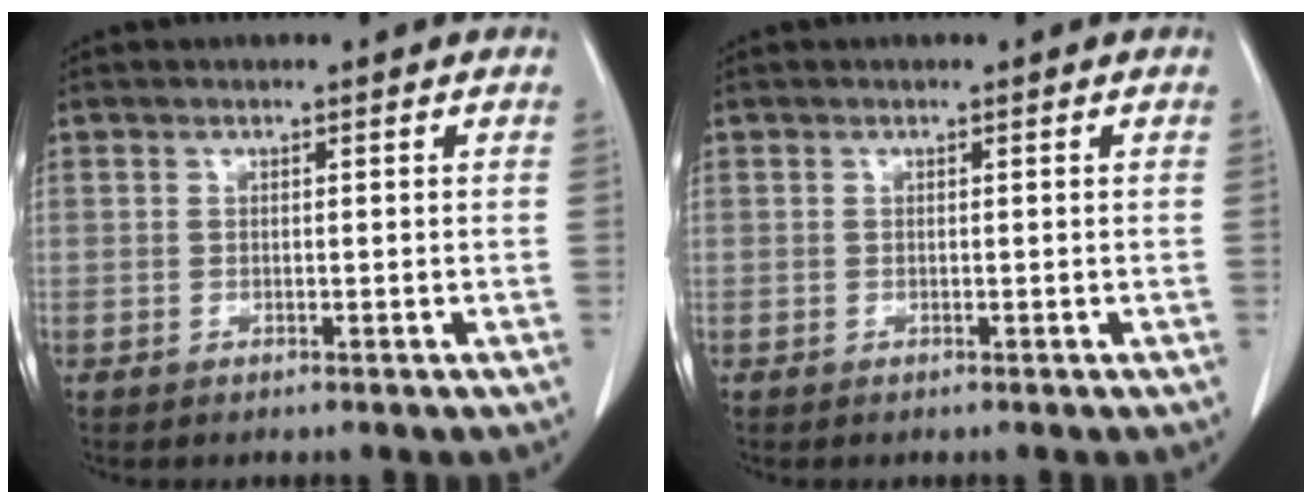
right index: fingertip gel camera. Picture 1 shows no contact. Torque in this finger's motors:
{"motor_torque": [0.00, 0.00, 0.00, 0.00]}